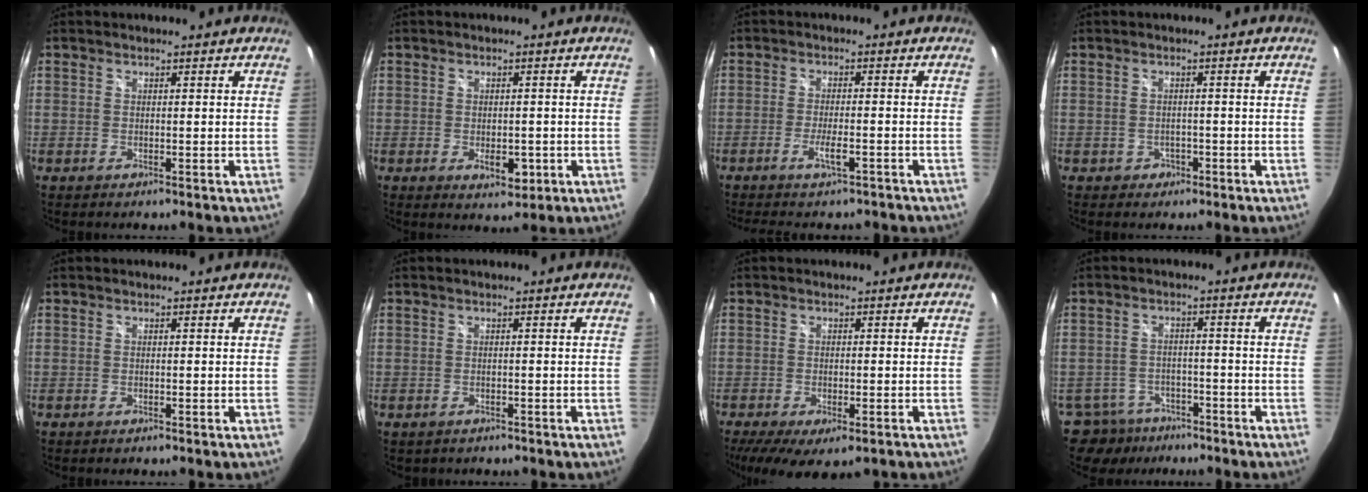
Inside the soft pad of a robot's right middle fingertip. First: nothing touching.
{"total": 4.1, "force": [-1.3, 2.5, 2.9], "torque": [-0.045, -0.008, -0.014]}
{"total": 4.1, "force": [-3.3, 0.6, 2.5], "torque": [-0.057, -0.005, -0.055]}
{"total": 2.2, "force": [-1.0, 2.0, 0.3], "torque": [-0.009, 0.001, -0.012]}
{"total": 0.0}
{"total": 1.5, "force": [-1.0, 1.0, 0.5], "torque": [-0.013, -0.006, -0.012]}
{"total": 10.6, "force": [-6.5, 4.2, 7.3], "torque": [-0.150, -0.042, -0.096]}
{"total": 9.9, "force": [-7.3, 6.3, 2.3], "torque": [-0.076, 0.001, -0.107]}